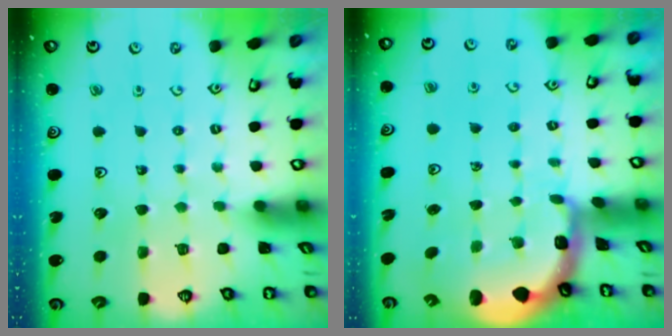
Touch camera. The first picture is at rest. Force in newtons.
{"total": 2.3, "press": 2.2, "slide": 0.7}